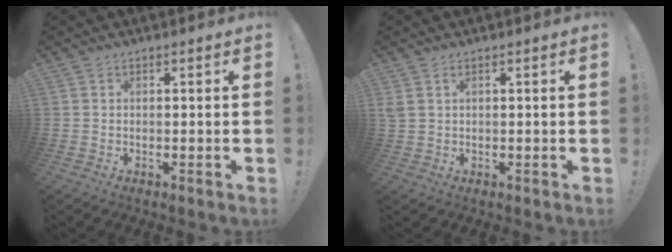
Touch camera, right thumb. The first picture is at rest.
{"total": 1.9, "force": [0.9, 1.0, 1.4], "torque": [-0.032, 0.004, 0.018]}